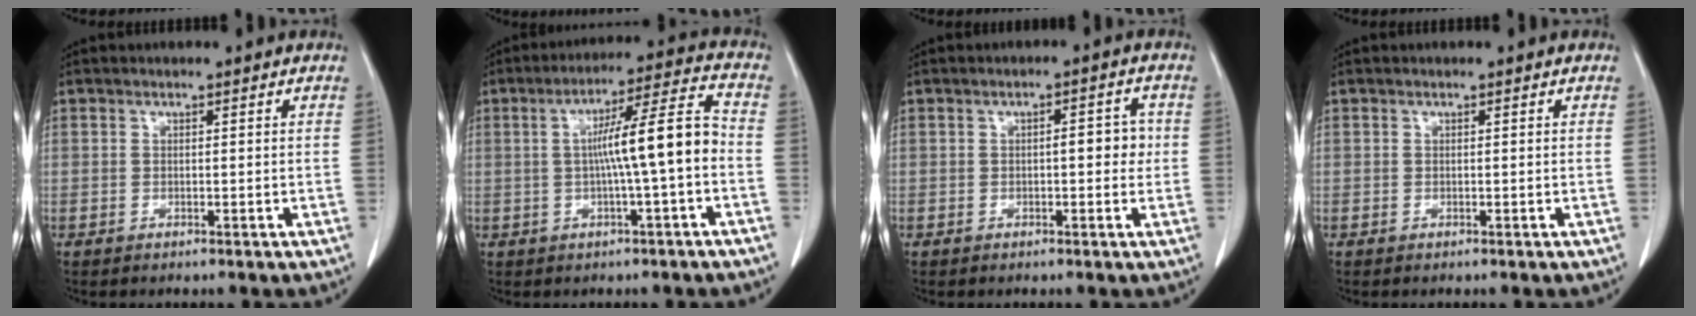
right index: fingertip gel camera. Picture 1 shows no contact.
{"total": 10.0, "force": [-1.1, -0.3, 10.0], "torque": [-0.162, 0.022, -0.020]}
{"total": 2.9, "force": [0.1, 1.3, 2.6], "torque": [-0.030, 0.007, 0.000]}
{"total": 0.0}